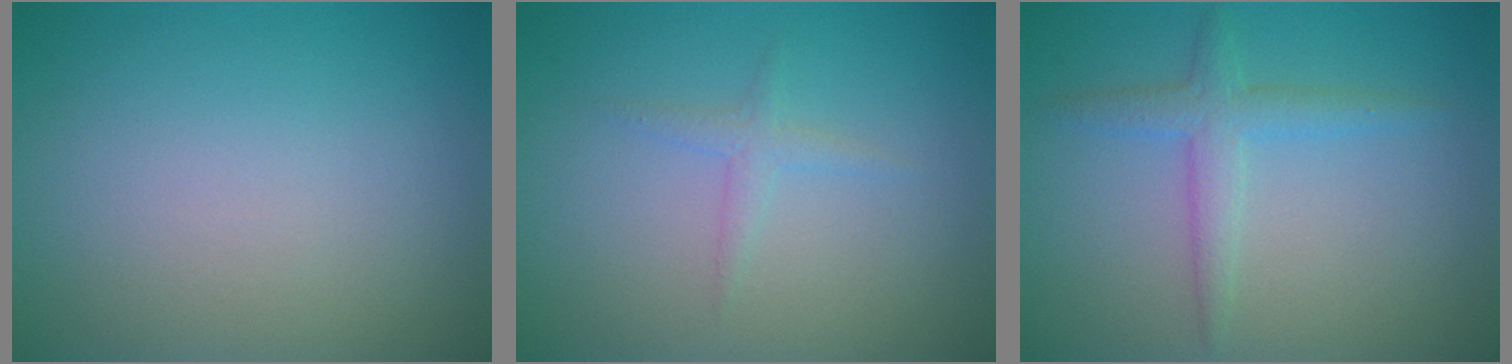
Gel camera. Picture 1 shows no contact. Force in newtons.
{"total": 1.2, "press": 1.2, "slide": 0.1}
{"total": 2.5, "press": 2.5, "slide": 0.1}